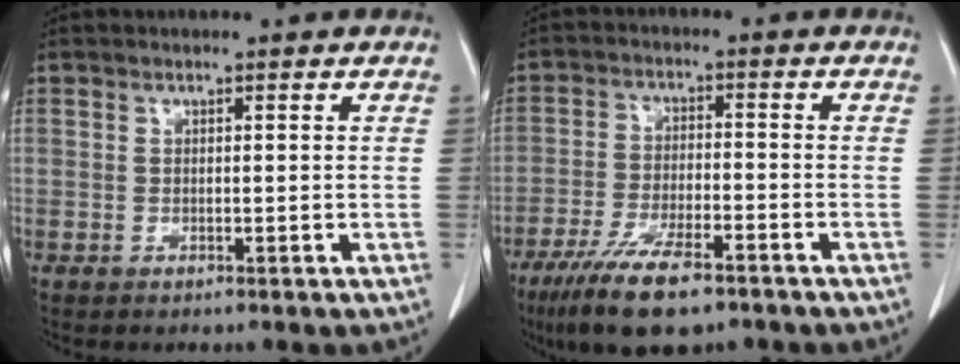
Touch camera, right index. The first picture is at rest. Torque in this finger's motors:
{"motor_torque": [0.79, -0.81, 0.55, 0.17]}